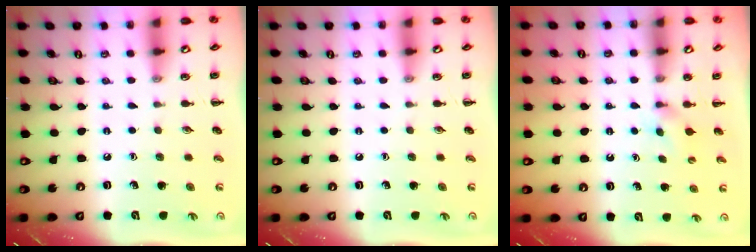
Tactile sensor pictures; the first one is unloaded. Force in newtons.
{"total": 0.0}
{"total": 2.5, "press": 2.4, "slide": 0.9}